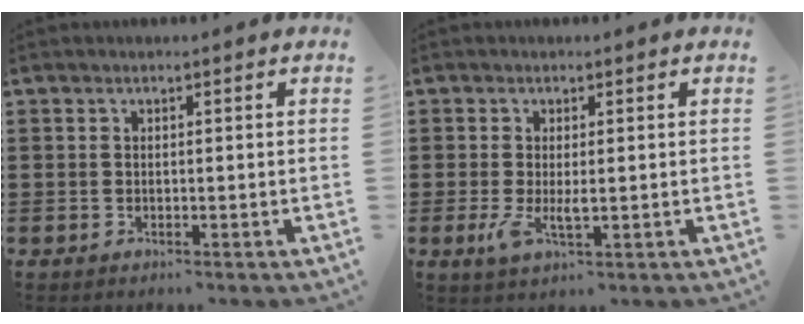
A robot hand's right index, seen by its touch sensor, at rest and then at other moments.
{"total": 3.2, "force": [-0.4, 1.1, 3.0], "torque": [-0.068, -0.006, -0.010]}